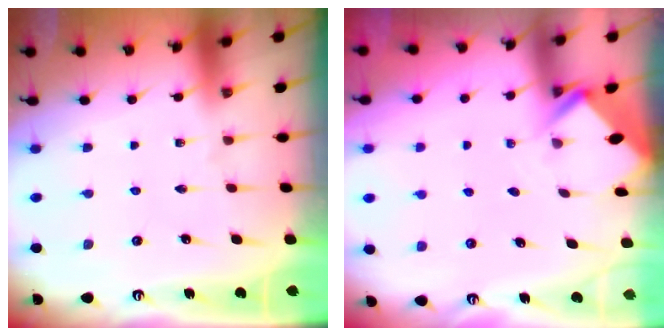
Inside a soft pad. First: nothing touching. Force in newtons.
{"total": 2.5, "press": 2.5, "slide": 0.2}